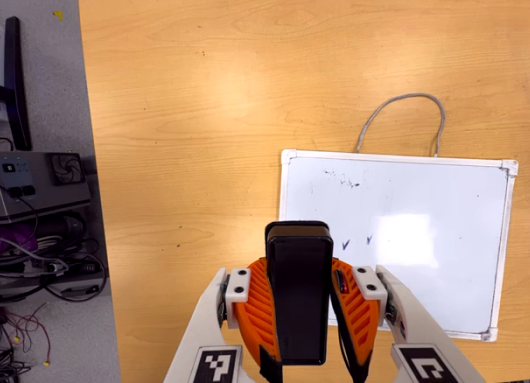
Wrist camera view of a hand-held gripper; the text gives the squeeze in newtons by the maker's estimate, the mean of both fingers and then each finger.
{"total": 9.3, "left": 7.4, "right": 11.1}